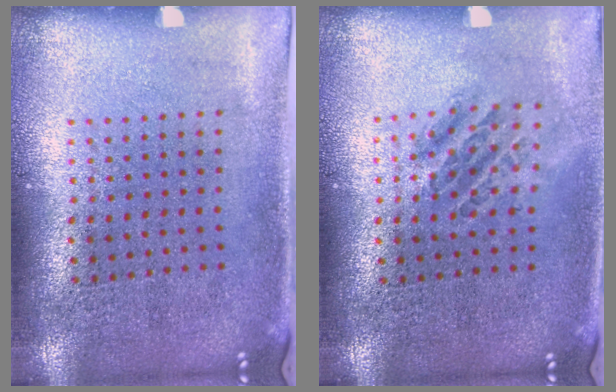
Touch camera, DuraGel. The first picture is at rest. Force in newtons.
{"total": 1.1, "press": 1.1, "slide": 0.3}